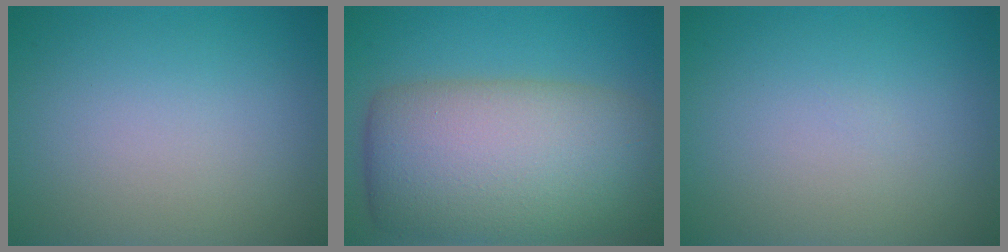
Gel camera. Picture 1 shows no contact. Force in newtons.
{"total": 12.3, "press": 12.3, "slide": 0.8}
{"total": 0.0}